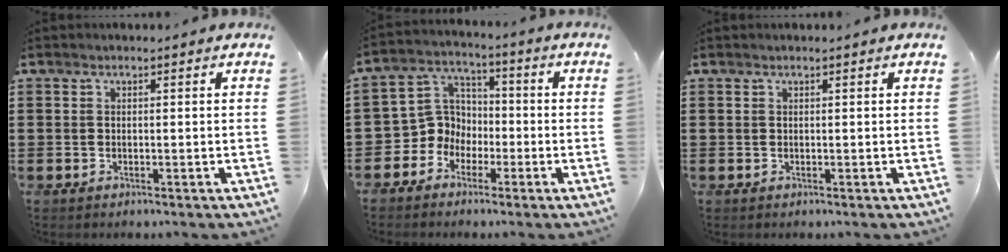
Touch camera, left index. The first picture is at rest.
{"total": 6.7, "force": [-2.3, 6.1, 1.3], "torque": [-0.065, 0.004, -0.050]}
{"total": 0.0}